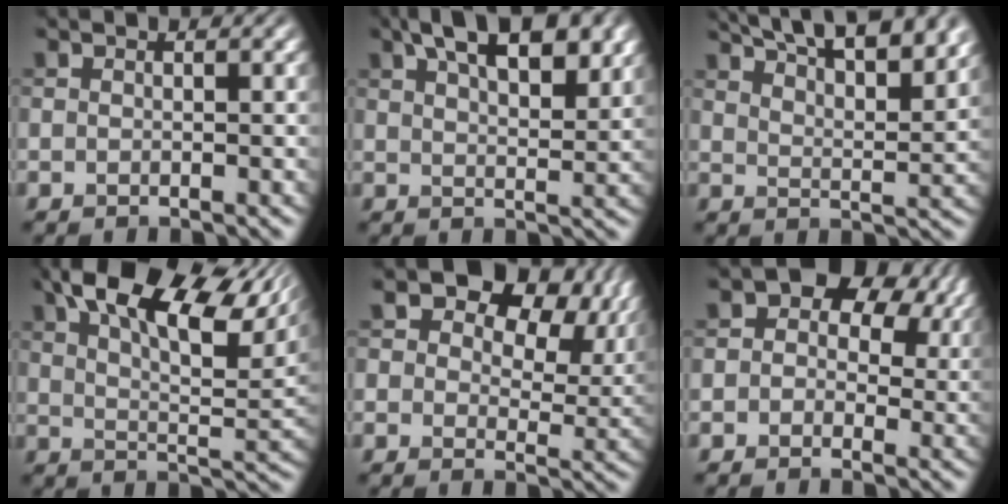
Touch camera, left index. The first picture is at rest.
{"total": 8.7, "force": [5.2, 3.4, 6.1], "torque": [-0.079, 0.022, 0.072]}
{"total": 12.4, "force": [9.3, 3.9, 7.2], "torque": [-0.074, 0.028, 0.092]}
{"total": 15.2, "force": [8.5, 5.9, 11.2], "torque": [-0.158, 0.032, 0.127]}
{"total": 10.6, "force": [5.1, 6.2, 6.8], "torque": [-0.095, 0.000, 0.082]}
{"total": 9.3, "force": [3.6, 6.4, 5.7], "torque": [-0.069, 0.029, 0.026]}